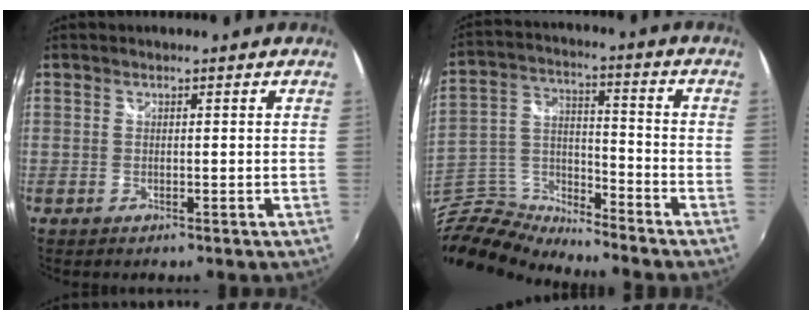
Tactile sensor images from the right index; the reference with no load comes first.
{"total": 15.0, "force": [-13.5, 4.3, 4.8], "torque": [-0.132, -0.005, -0.268]}